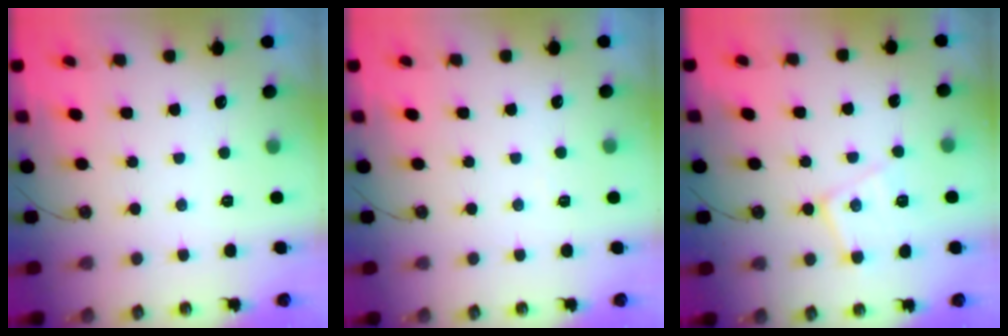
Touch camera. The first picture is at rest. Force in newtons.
{"total": 2.7, "press": 2.7, "slide": 0.5}
{"total": 11.8, "press": 11.8, "slide": 0.8}